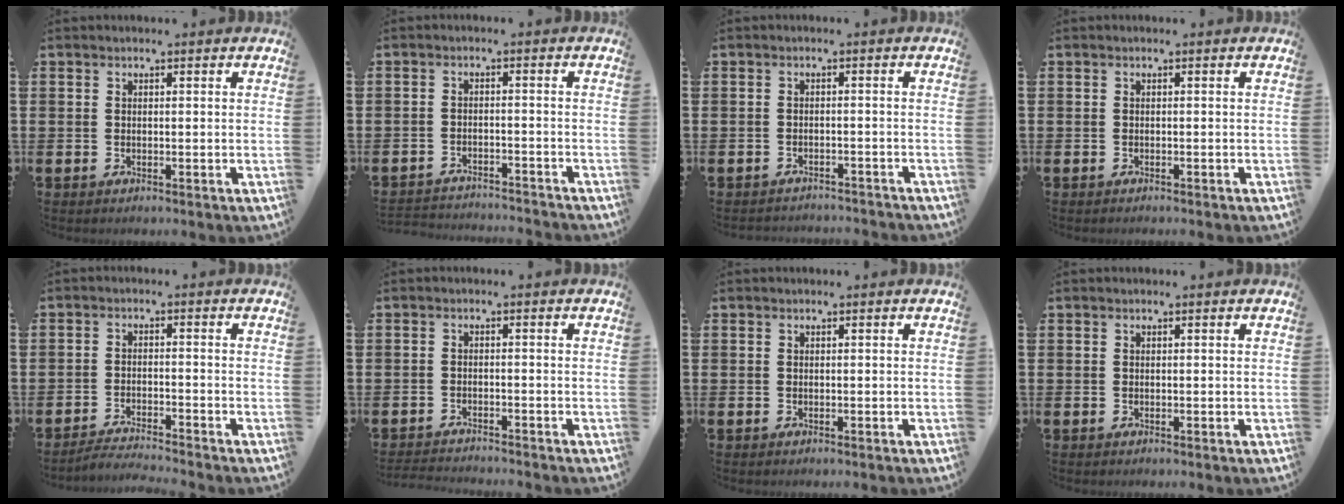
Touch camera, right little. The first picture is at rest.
{"total": 2.6, "force": [-2.5, 0.0, -0.2], "torque": [-0.002, 0.002, -0.056]}
{"total": 1.5, "force": [-1.5, 0.0, -0.2], "torque": [-0.002, 0.004, -0.032]}
{"total": 0.0}
{"total": 2.5, "force": [-2.4, -0.3, 0.2], "torque": [-0.005, 0.003, -0.051]}
{"total": 1.7, "force": [-1.7, -0.1, 0.0], "torque": [-0.002, 0.003, -0.036]}
{"total": 0.0}
{"total": 0.0}